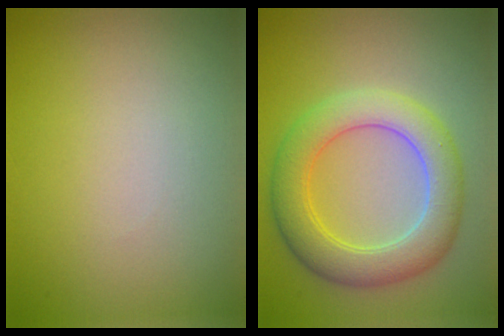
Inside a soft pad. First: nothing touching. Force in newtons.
{"total": 5.8, "press": 5.8, "slide": 0.1}